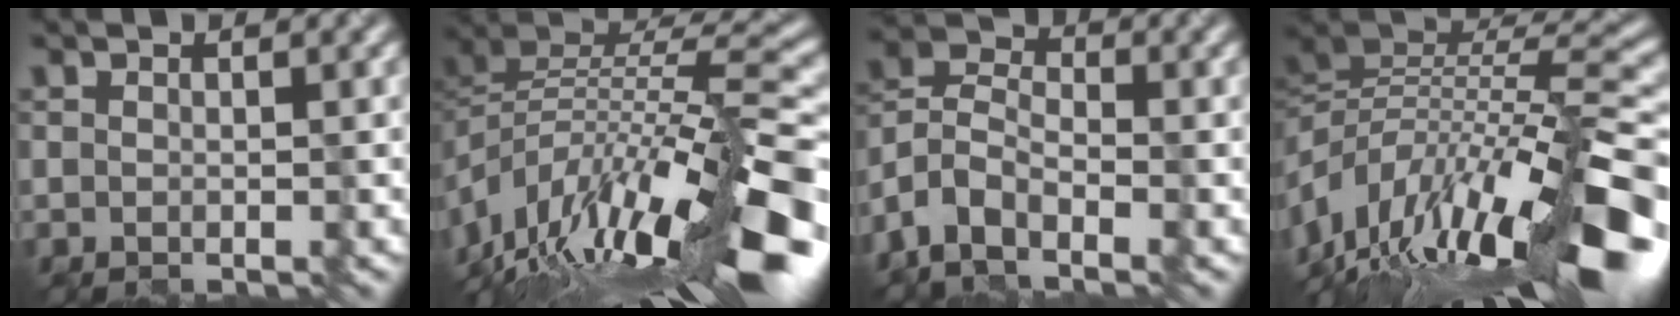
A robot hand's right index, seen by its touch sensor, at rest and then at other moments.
{"total": 15.2, "force": [-7.3, 5.6, 12.1], "torque": [-0.229, 0.016, -0.128]}
{"total": 6.7, "force": [-4.6, 3.2, 3.8], "torque": [-0.079, 0.000, -0.092]}
{"total": 15.8, "force": [-6.4, 5.5, 13.4], "torque": [-0.239, 0.030, -0.115]}